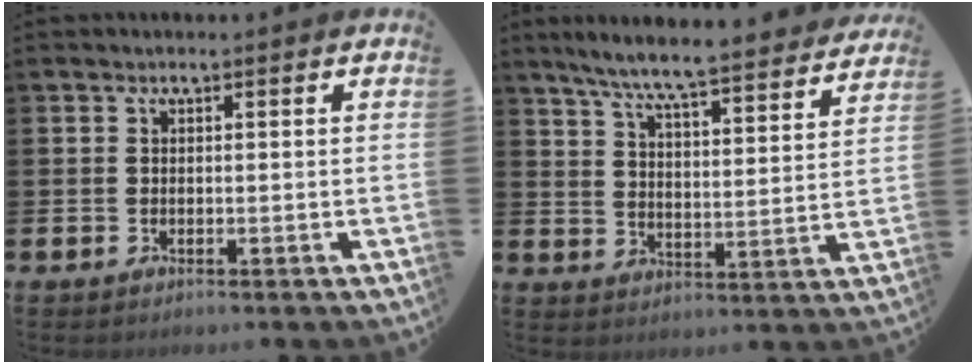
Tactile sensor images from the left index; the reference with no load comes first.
{"total": 7.6, "force": [7.1, 0.2, 2.8], "torque": [-0.072, -0.054, 0.119]}